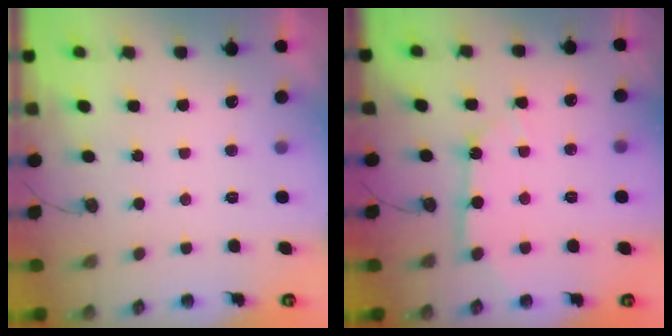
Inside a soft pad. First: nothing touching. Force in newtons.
{"total": 8.9, "press": 8.8, "slide": 1.0}